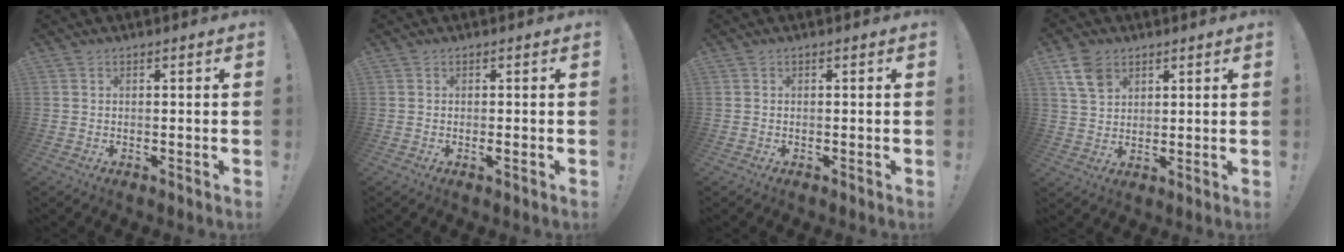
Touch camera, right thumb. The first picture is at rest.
{"total": 0.8, "force": [-0.2, 0.0, 0.8], "torque": [-0.018, -0.001, -0.003]}
{"total": 0.0}
{"total": 8.6, "force": [4.7, 6.0, 4.0], "torque": [-0.072, -0.012, 0.095]}